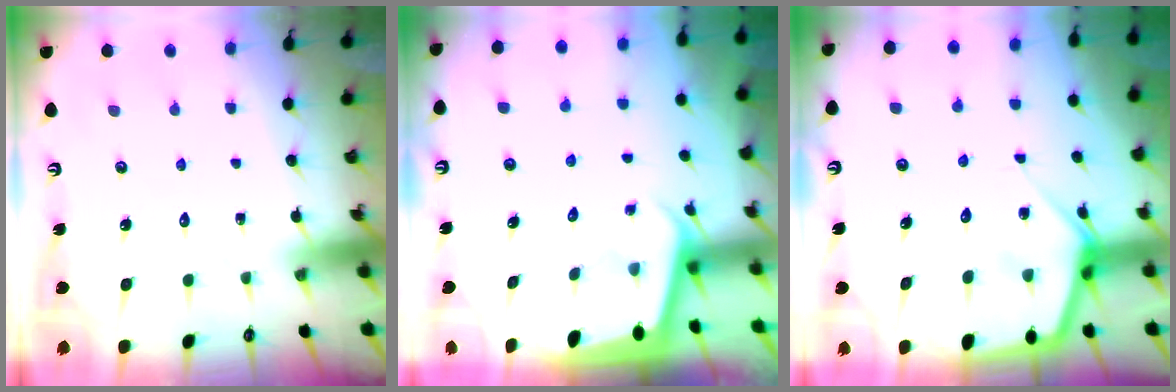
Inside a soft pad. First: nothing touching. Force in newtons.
{"total": 1.9, "press": 1.9, "slide": 0.1}
{"total": 6.5, "press": 6.5, "slide": 0.5}